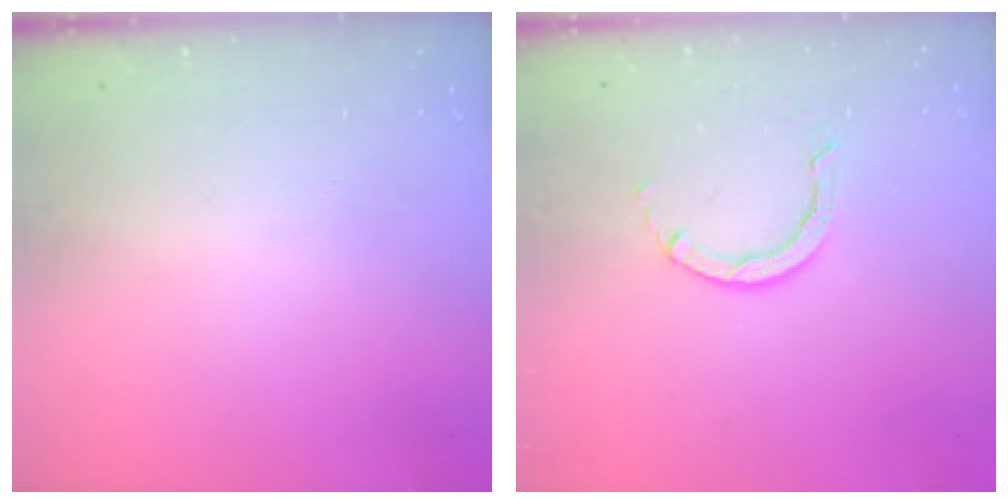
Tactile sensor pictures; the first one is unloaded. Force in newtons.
{"total": 2.8, "press": 2.8, "slide": 0.2}